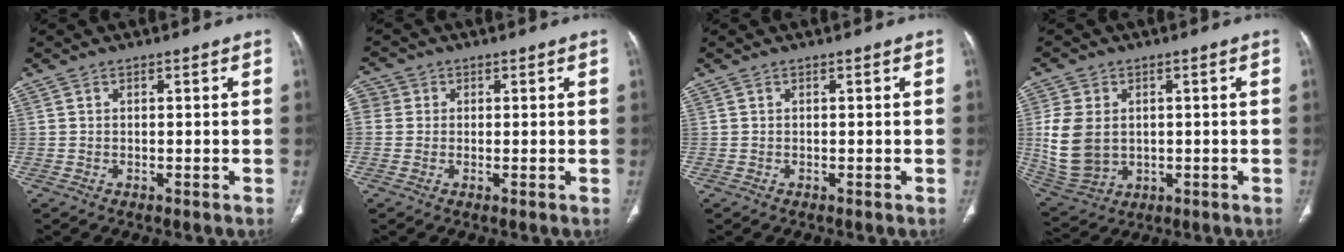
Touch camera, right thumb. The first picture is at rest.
{"total": 4.3, "force": [0.6, 4.1, 1.4], "torque": [-0.024, 0.014, 0.009]}
{"total": 0.0}
{"total": 11.1, "force": [0.7, 8.3, 7.3], "torque": [-0.145, -0.005, 0.034]}